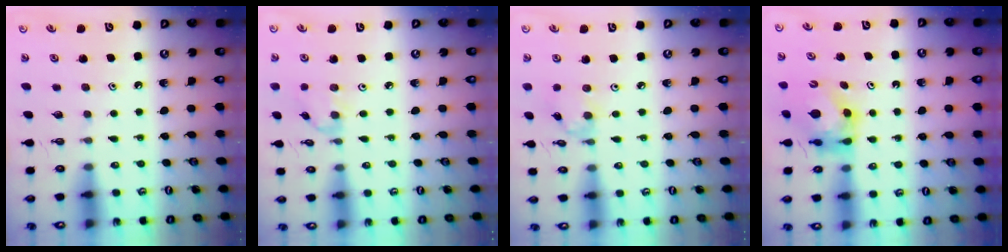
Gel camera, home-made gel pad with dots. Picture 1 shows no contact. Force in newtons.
{"total": 0.6, "press": 0.5, "slide": 0.3}
{"total": 1.8, "press": 1.7, "slide": 0.1}
{"total": 5.7, "press": 5.6, "slide": 0.6}